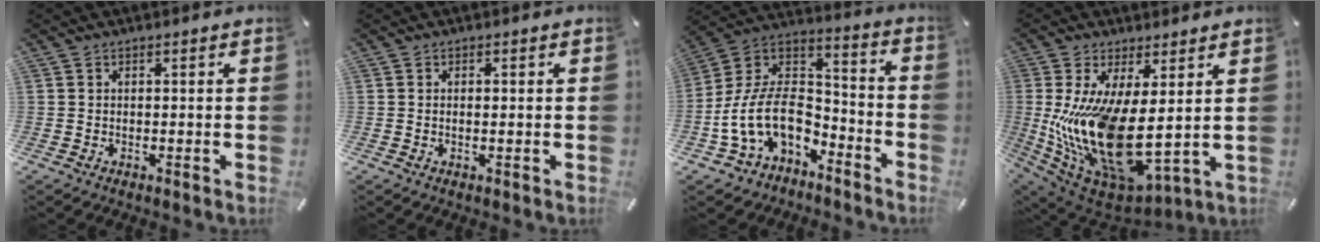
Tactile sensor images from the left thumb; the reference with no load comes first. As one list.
[{"total": 0.9, "force": [0.0, 0.2, 0.9], "torque": [-0.018, -0.003, 0.002]}, {"total": 16.2, "force": [-6.7, 11.1, 9.7], "torque": [-0.218, 0.009, -0.115]}, {"total": 19.2, "force": [2.2, 8.8, 16.9], "torque": [-0.360, -0.056, 0.055]}]